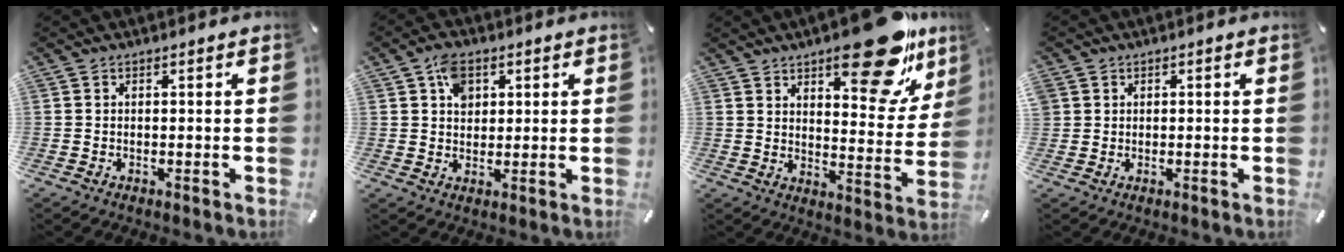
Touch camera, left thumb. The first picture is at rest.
{"total": 5.9, "force": [2.3, 4.6, 2.9], "torque": [-0.037, -0.002, 0.036]}
{"total": 22.0, "force": [14.4, 9.3, 13.8], "torque": [-0.165, -0.097, 0.233]}
{"total": 2.0, "force": [0.8, 1.8, 0.1], "torque": [-0.002, 0.003, 0.015]}